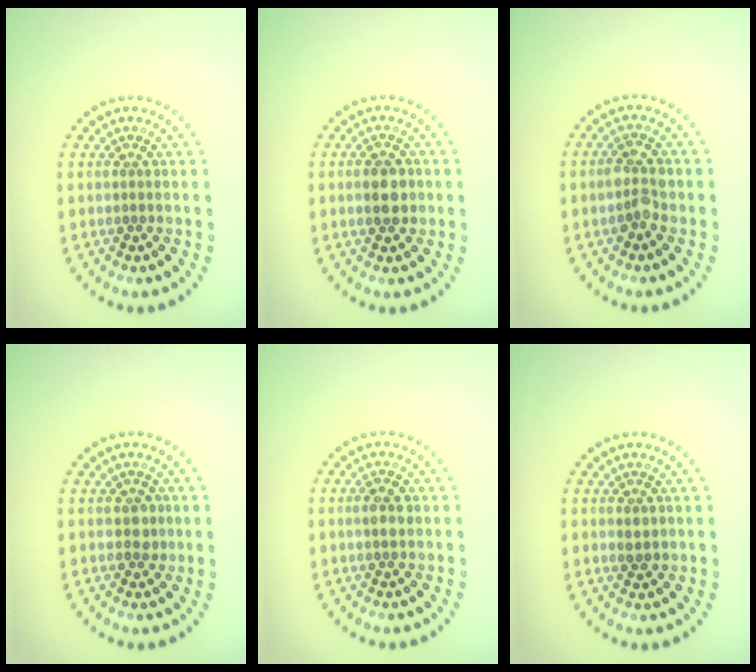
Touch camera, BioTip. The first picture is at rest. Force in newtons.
{"total": 2.9, "press": 2.9, "slide": 0.2}
{"total": 2.4, "press": 2.4, "slide": 0.3}
{"total": 1.4, "press": 1.4, "slide": 0.4}
{"total": 1.6, "press": 1.5, "slide": 0.3}
{"total": 1.4, "press": 1.4, "slide": 0.1}